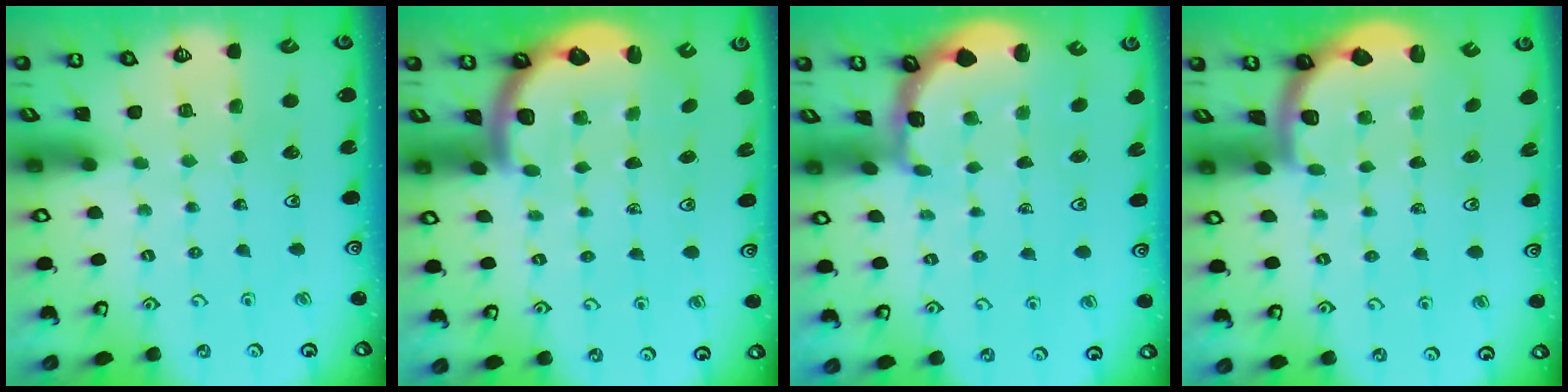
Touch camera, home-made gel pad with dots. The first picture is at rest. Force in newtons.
{"total": 2.8, "press": 2.8, "slide": 0.5}
{"total": 2.0, "press": 2.0, "slide": 0.3}
{"total": 2.0, "press": 1.9, "slide": 0.5}